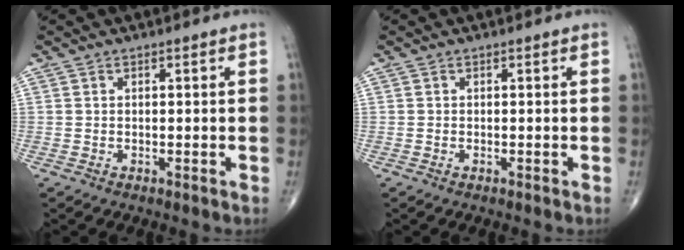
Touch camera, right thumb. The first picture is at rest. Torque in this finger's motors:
{"motor_torque": [-0.03, 0.24, -0.14, -0.02, 0.07]}